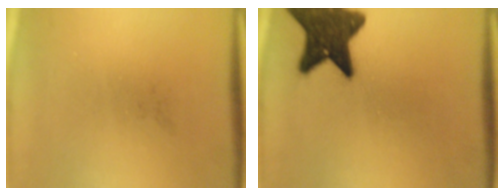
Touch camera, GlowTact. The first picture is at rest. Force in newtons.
{"total": 13.8}